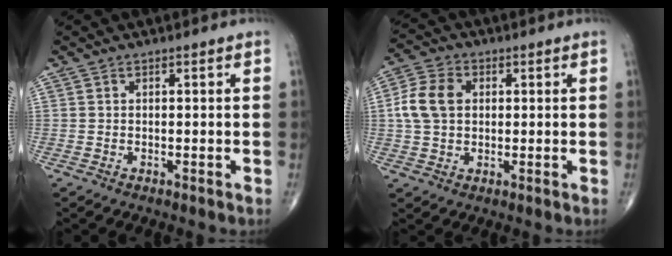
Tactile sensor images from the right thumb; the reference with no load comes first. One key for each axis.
{"total": 8.2, "fx": 1.1, "fy": 6.0, "fz": 5.5, "tx": -0.106, "ty": 0.012, "tz": 0.017}